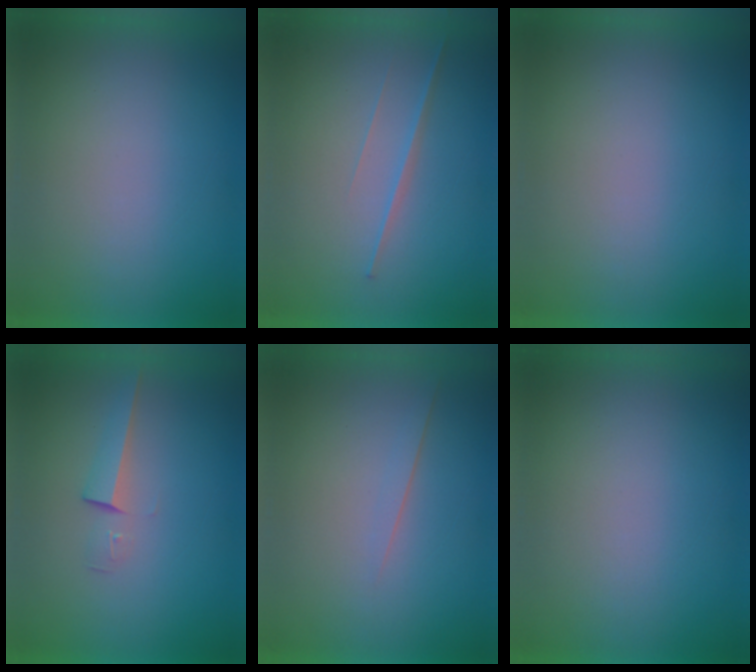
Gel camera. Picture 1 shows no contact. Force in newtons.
{"total": 1.4}
{"total": 0.0}
{"total": 2.3}
{"total": 1.4}
{"total": 0.0}